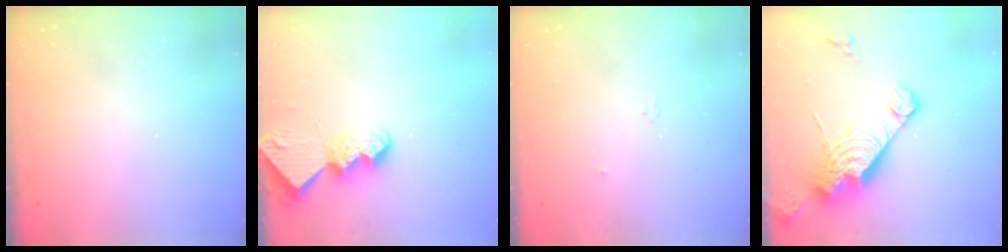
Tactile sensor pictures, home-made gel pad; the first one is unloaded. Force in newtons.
{"total": 9.5, "press": 9.5, "slide": 0.9}
{"total": 2.7, "press": 2.7, "slide": 0.5}
{"total": 16.4, "press": 16.3, "slide": 1.4}